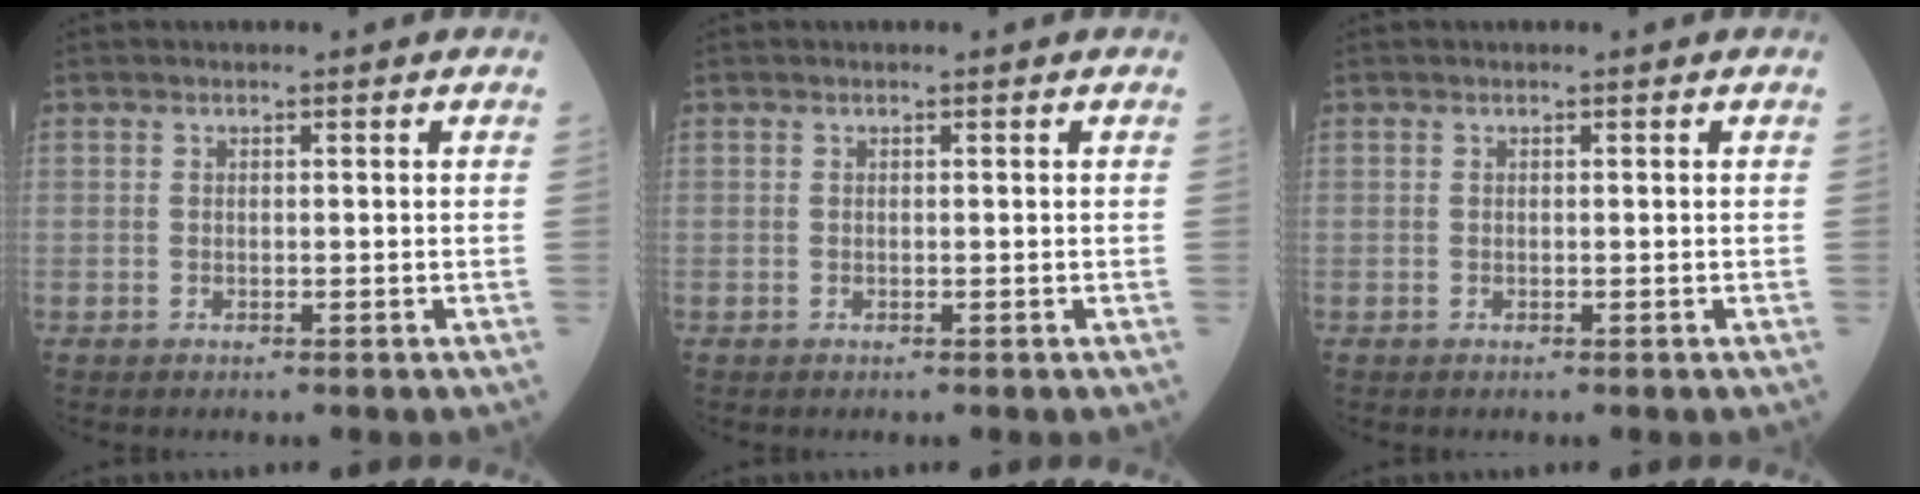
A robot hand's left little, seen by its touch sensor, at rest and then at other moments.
{"total": 0.0}
{"total": 0.0}